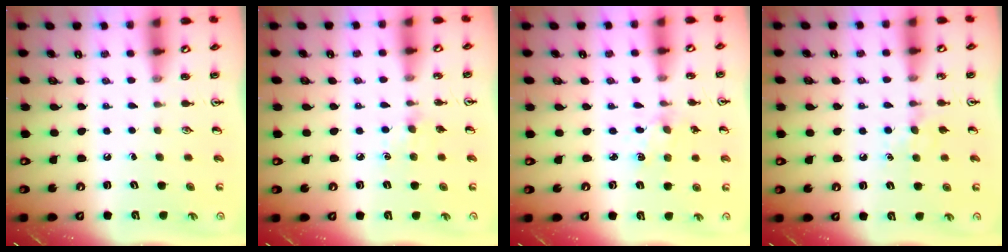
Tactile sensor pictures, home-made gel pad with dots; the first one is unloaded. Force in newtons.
{"total": 4.5, "press": 4.4, "slide": 0.6}
{"total": 2.0, "press": 2.0, "slide": 0.3}
{"total": 4.5, "press": 4.5, "slide": 0.7}